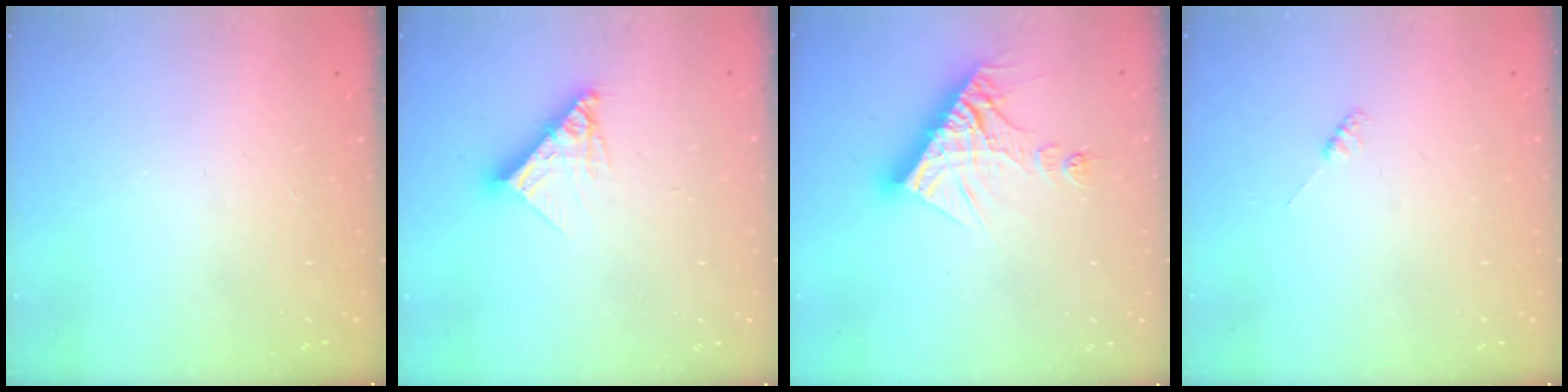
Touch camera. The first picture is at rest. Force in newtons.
{"total": 10.7, "press": 10.6, "slide": 0.9}
{"total": 15.0, "press": 14.9, "slide": 1.6}
{"total": 2.3, "press": 2.3, "slide": 0.3}